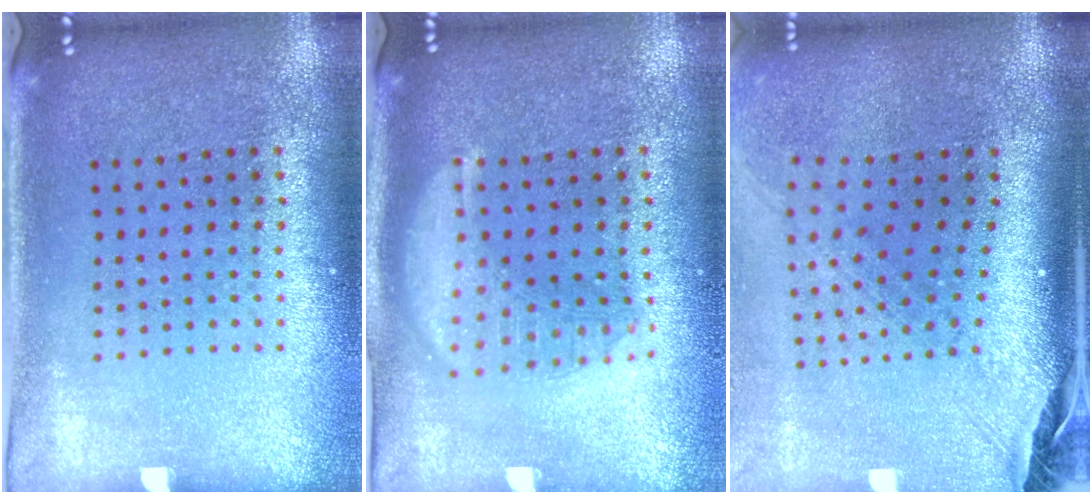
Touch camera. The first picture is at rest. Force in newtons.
{"total": 2.8, "press": 2.8, "slide": 0.3}
{"total": 2.8, "press": 2.1, "slide": 1.9}